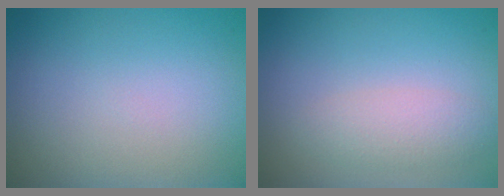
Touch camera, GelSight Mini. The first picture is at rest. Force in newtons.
{"total": 2.1, "press": 2.1, "slide": 0.1}